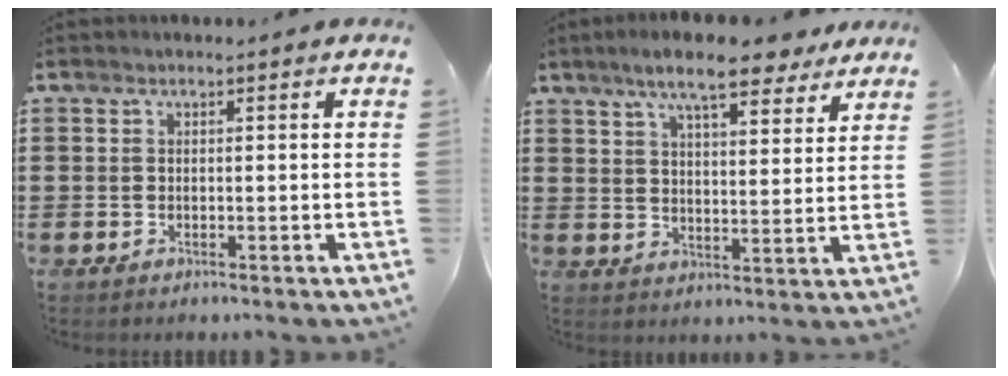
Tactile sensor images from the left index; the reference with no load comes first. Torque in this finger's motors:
{"motor_torque": [2.14, 0.00, 0.81, 0.21]}